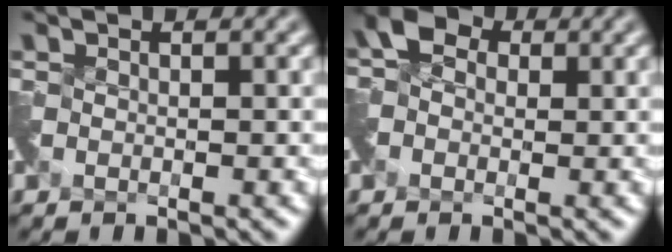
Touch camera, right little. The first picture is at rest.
{"total": 2.4, "force": [-0.3, 2.2, 1.0], "torque": [-0.022, 0.005, -0.014]}